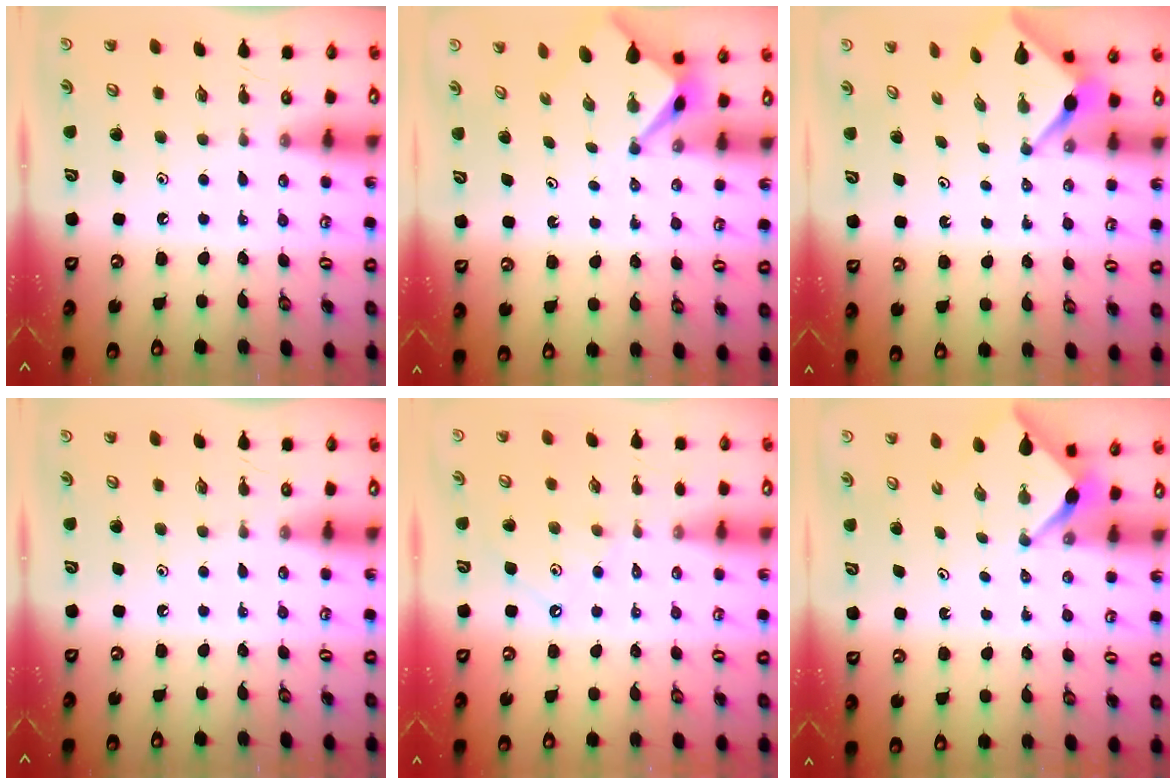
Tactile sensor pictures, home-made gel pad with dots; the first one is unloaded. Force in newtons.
{"total": 3.2, "press": 3.2, "slide": 0.3}
{"total": 3.1, "press": 3.1, "slide": 0.1}
{"total": 0.0}
{"total": 1.7, "press": 1.7, "slide": 0.3}
{"total": 2.6, "press": 2.6, "slide": 0.2}